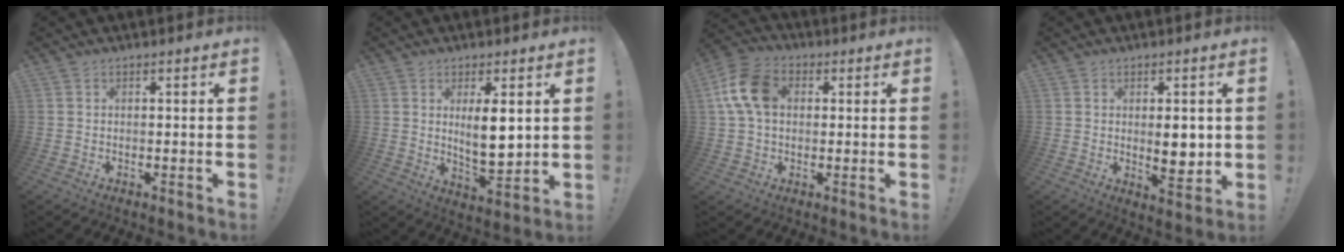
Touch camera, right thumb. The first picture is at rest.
{"total": 9.5, "force": [2.6, 3.1, 8.6], "torque": [-0.140, -0.019, 0.042]}
{"total": 12.7, "force": [2.2, 9.0, 8.7], "torque": [-0.168, 0.015, 0.047]}
{"total": 7.2, "force": [0.6, 3.3, 6.3], "torque": [-0.078, -0.013, 0.006]}